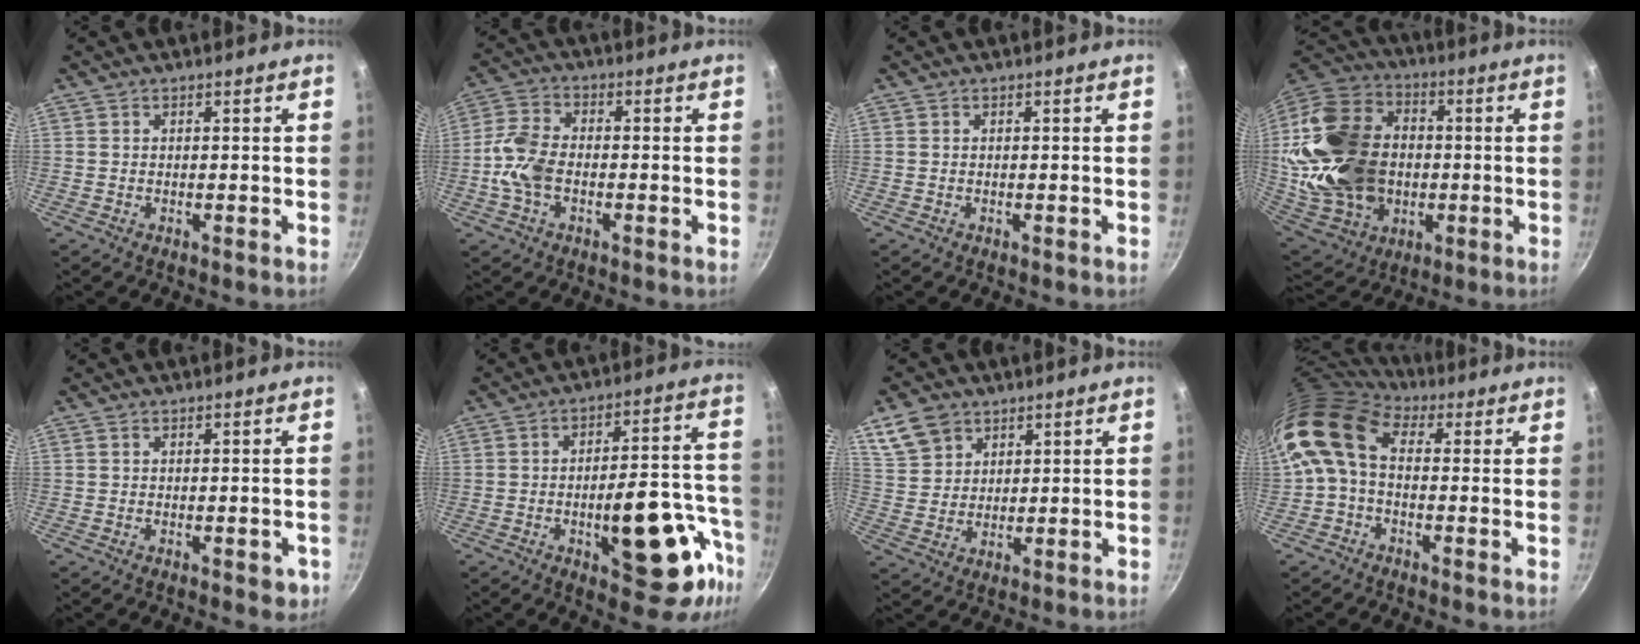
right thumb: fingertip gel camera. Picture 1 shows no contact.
{"total": 8.1, "force": [-1.9, 5.1, 6.1], "torque": [-0.124, 0.026, -0.048]}
{"total": 0.0}
{"total": 28.3, "force": [0.0, 21.2, 18.7], "torque": [-0.349, 0.030, 0.017]}
{"total": 3.0, "force": [-0.6, 1.6, 2.4], "torque": [-0.021, -0.004, -0.008]}
{"total": 20.2, "force": [-7.7, 8.5, 16.6], "torque": [-0.164, 0.045, -0.100]}
{"total": 7.8, "force": [4.7, 5.6, 2.9], "torque": [-0.036, -0.005, 0.101]}
{"total": 11.2, "force": [1.2, 7.3, 8.4], "torque": [-0.156, 0.023, 0.001]}